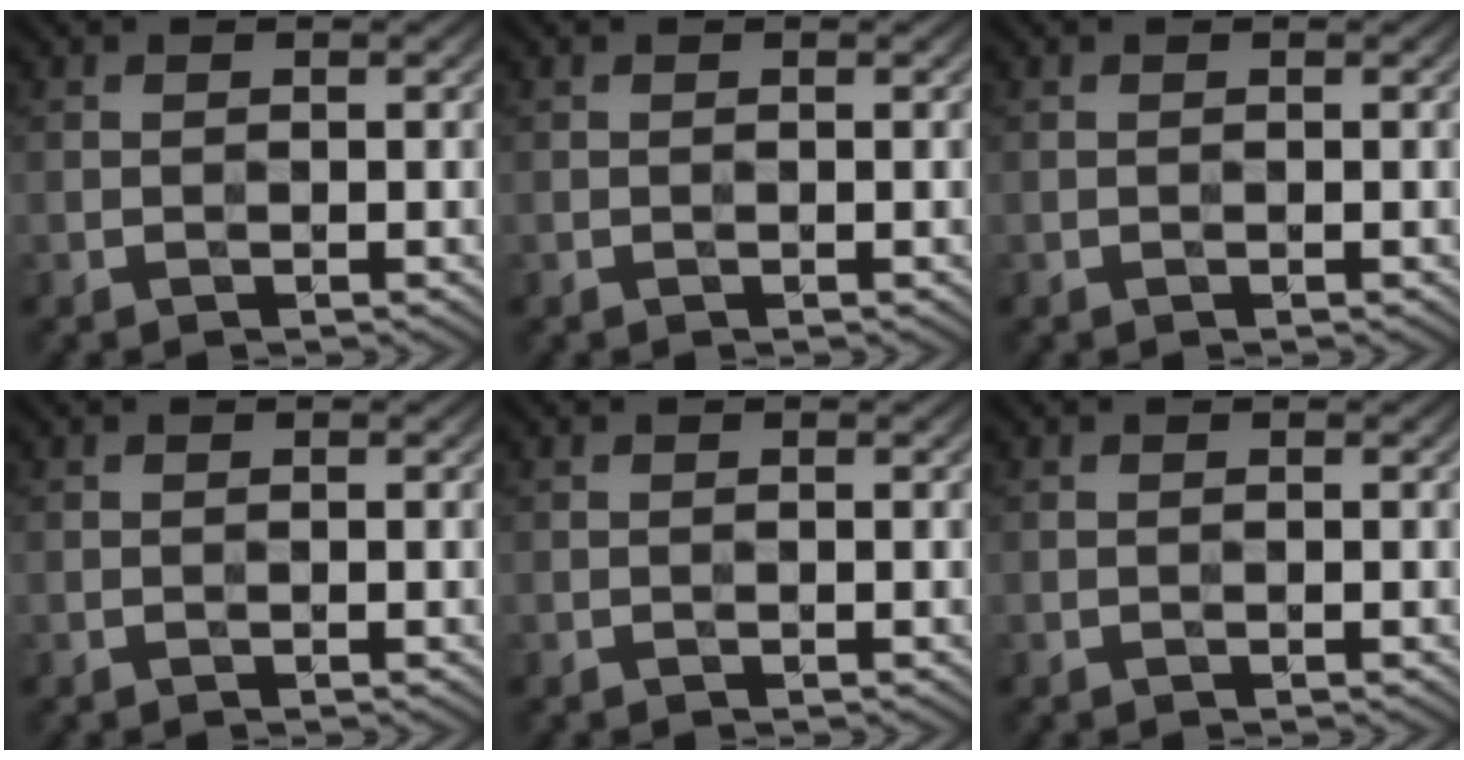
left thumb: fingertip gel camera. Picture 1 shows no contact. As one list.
[{"total": 0.0}, {"total": 0.0}, {"total": 0.0}, {"total": 0.0}, {"total": 0.0}]